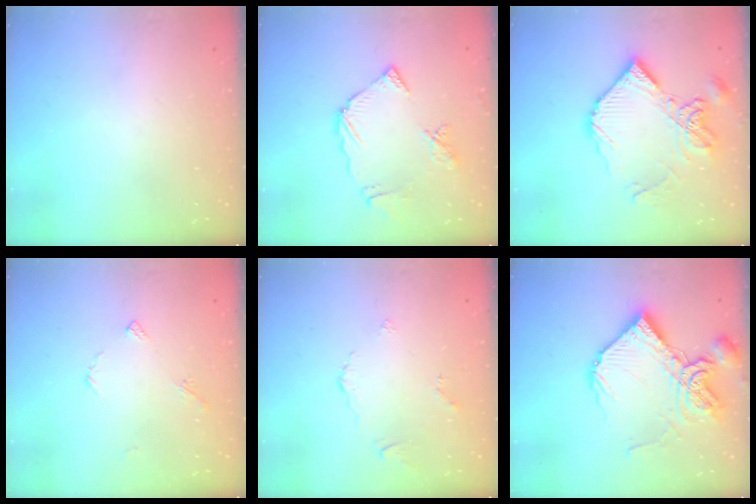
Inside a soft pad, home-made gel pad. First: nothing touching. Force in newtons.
{"total": 10.8, "press": 10.7, "slide": 1.4}
{"total": 15.2, "press": 15.1, "slide": 2.0}
{"total": 3.5, "press": 3.5, "slide": 0.4}
{"total": 2.6, "press": 2.6, "slide": 0.6}
{"total": 17.5, "press": 17.4, "slide": 1.8}